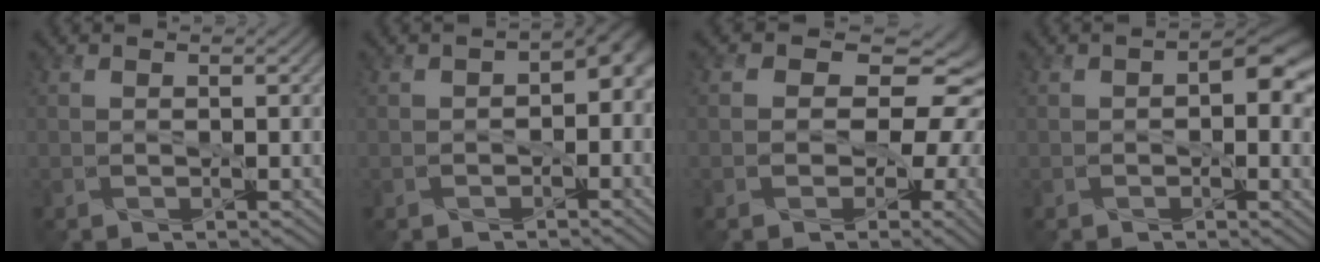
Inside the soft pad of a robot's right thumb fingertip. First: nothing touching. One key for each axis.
{"total": 4.6, "fx": -0.6, "fy": 3.1, "fz": 3.4, "tx": -0.039, "ty": -0.012, "tz": -0.011}
{"total": 14.1, "fx": -0.3, "fy": 11.2, "fz": 8.6, "tx": -0.117, "ty": 0.029, "tz": -0.035}
{"total": 5.4, "fx": 0.6, "fy": 3.2, "fz": 4.3, "tx": -0.049, "ty": -0.005, "tz": 0.007}